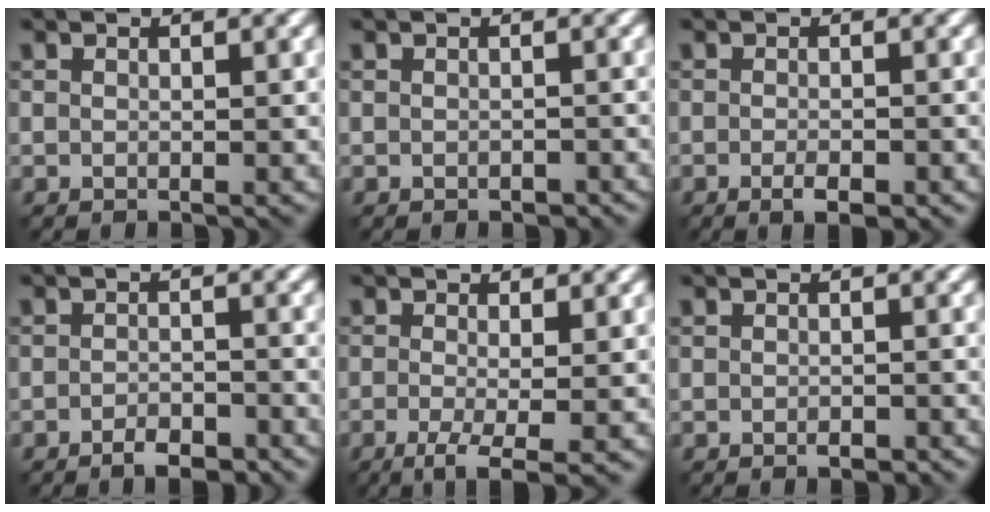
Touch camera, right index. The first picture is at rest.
{"total": 0.6, "force": [-0.4, 0.4, 0.3], "torque": [-0.003, -0.004, -0.004]}
{"total": 2.1, "force": [-1.1, 0.6, 1.7], "torque": [-0.026, -0.004, -0.017]}
{"total": 2.5, "force": [-1.8, 0.9, 1.5], "torque": [-0.021, 0.002, -0.031]}
{"total": 3.9, "force": [-1.3, 0.9, 3.6], "torque": [-0.066, -0.010, -0.025]}
{"total": 0.9, "force": [-0.6, 0.4, 0.6], "torque": [-0.008, -0.002, -0.007]}